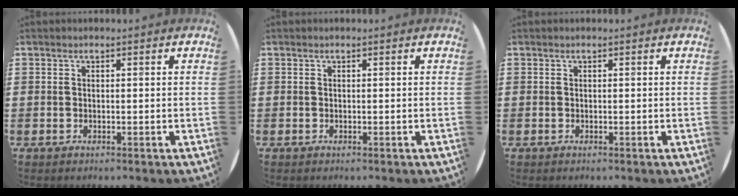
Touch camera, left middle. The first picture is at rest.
{"total": 0.0}
{"total": 0.0}